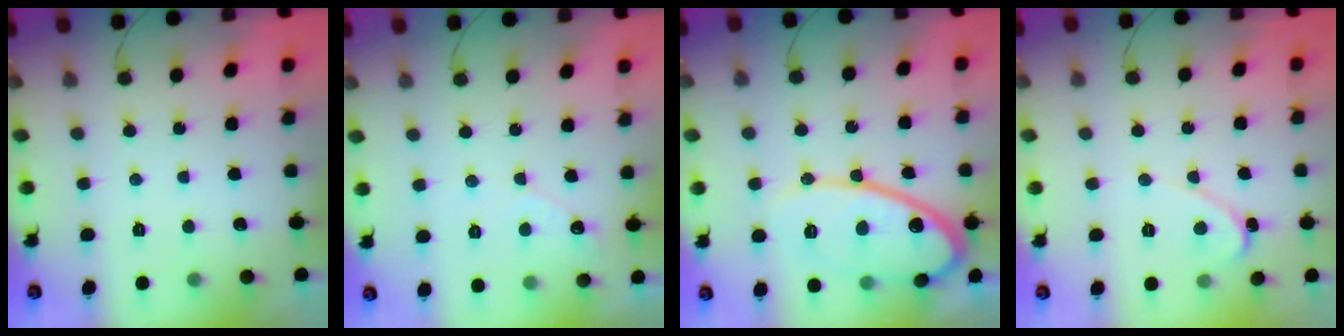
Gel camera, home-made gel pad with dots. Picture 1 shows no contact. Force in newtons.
{"total": 2.5, "press": 2.5, "slide": 0.1}
{"total": 15.6, "press": 15.5, "slide": 1.2}
{"total": 1.7, "press": 1.7, "slide": 0.2}